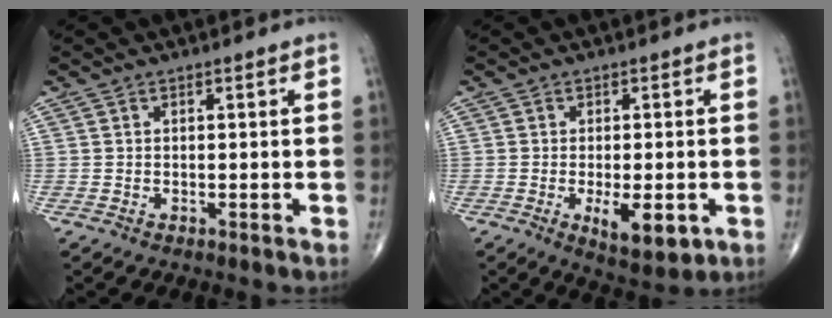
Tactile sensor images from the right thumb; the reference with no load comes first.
{"total": 7.8, "force": [-2.3, 3.2, 6.7], "torque": [-0.095, -0.012, -0.027]}